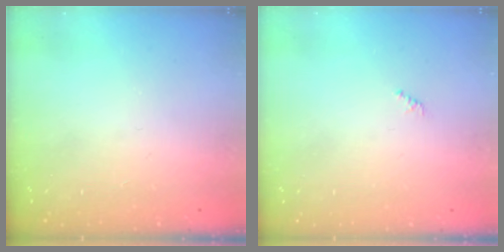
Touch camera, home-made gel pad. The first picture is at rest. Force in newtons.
{"total": 0.7, "press": 0.7, "slide": 0.3}